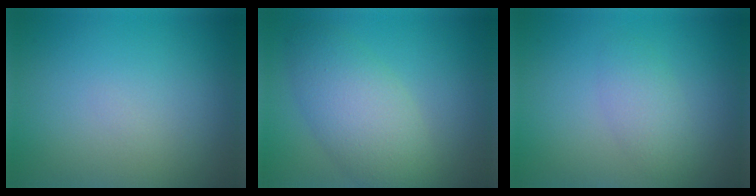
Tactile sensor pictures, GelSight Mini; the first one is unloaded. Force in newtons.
{"total": 5.4, "press": 5.4, "slide": 0.3}
{"total": 2.1, "press": 2.1, "slide": 0.0}